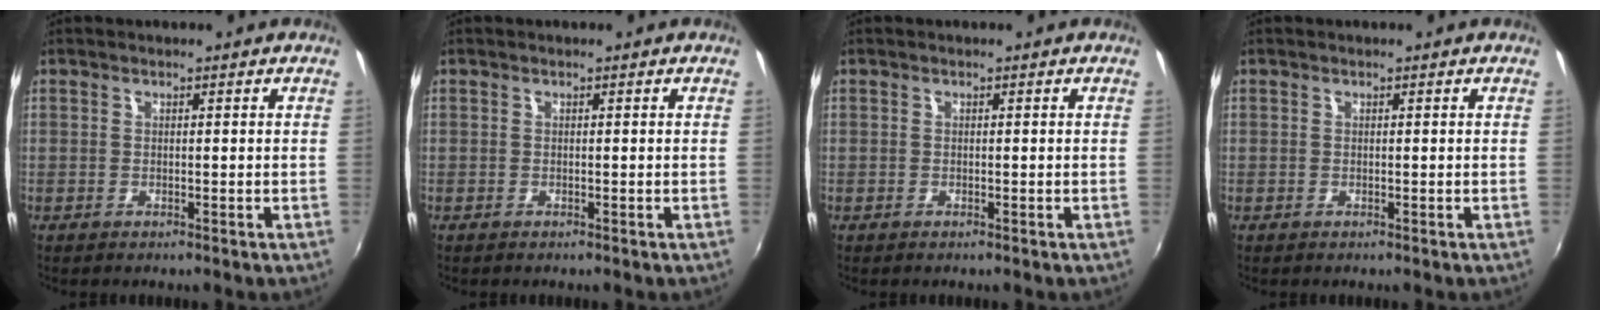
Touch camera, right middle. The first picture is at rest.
{"total": 0.0}
{"total": 0.0}
{"total": 0.0}